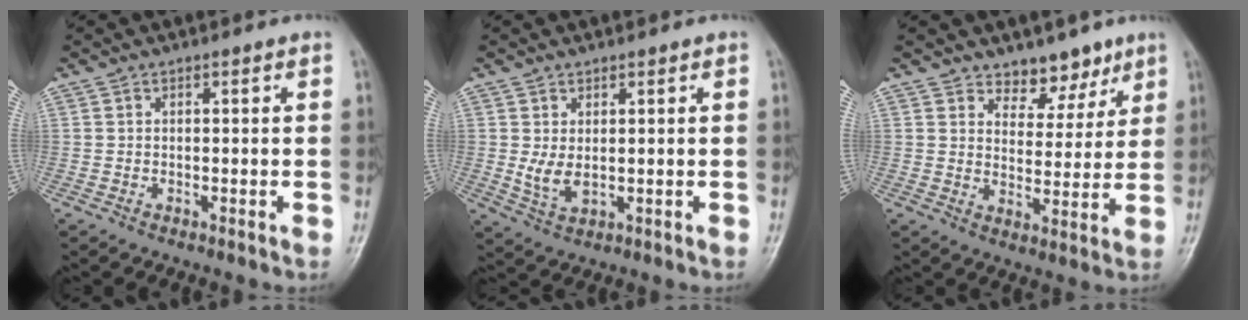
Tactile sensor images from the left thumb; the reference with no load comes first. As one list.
[{"total": 4.4, "force": [1.1, 2.5, 3.4], "torque": [-0.060, -0.014, 0.028]}, {"total": 7.2, "force": [5.4, 4.2, 2.2], "torque": [0.009, -0.036, 0.085]}]